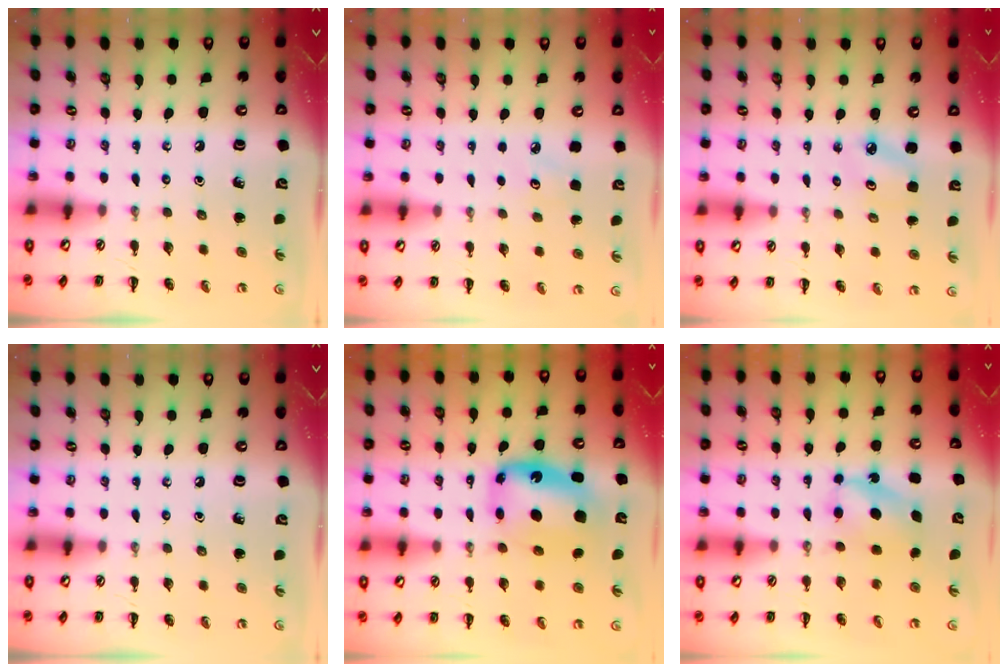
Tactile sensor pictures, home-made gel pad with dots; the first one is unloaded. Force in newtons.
{"total": 2.8, "press": 2.7, "slide": 0.8}
{"total": 2.5, "press": 2.4, "slide": 0.6}
{"total": 0.0}
{"total": 8.8, "press": 8.5, "slide": 2.4}
{"total": 5.8, "press": 5.6, "slide": 1.6}